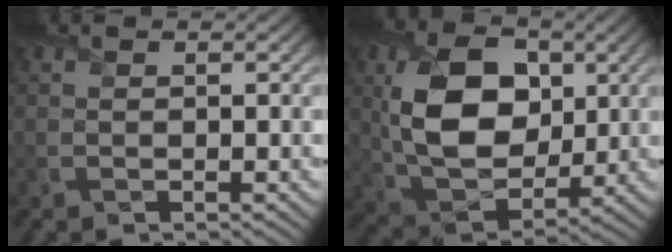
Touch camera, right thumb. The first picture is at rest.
{"total": 12.2, "force": [2.2, 8.3, 8.7], "torque": [-0.179, -0.005, 0.041]}